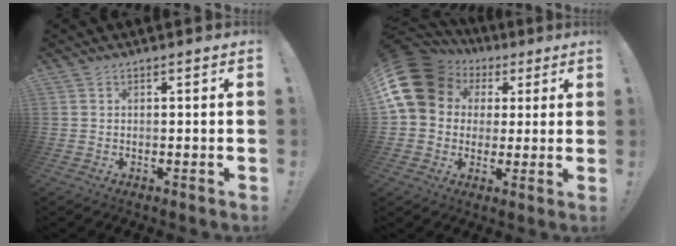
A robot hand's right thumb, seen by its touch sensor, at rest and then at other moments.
{"total": 16.5, "force": [5.3, 13.2, 8.3], "torque": [-0.147, -0.023, 0.107]}